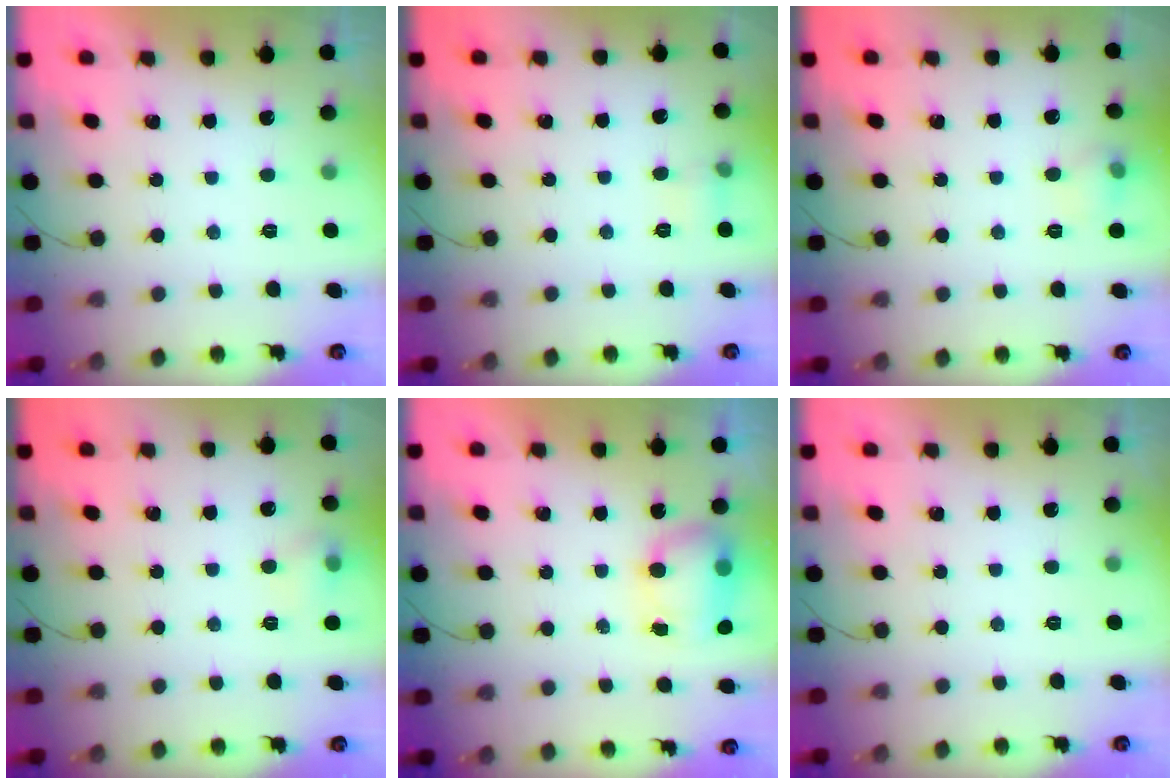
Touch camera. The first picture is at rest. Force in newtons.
{"total": 4.7, "press": 4.4, "slide": 1.7}
{"total": 5.9, "press": 5.6, "slide": 1.9}
{"total": 5.2, "press": 5.1, "slide": 1.1}
{"total": 7.4, "press": 7.2, "slide": 1.3}
{"total": 0.0}